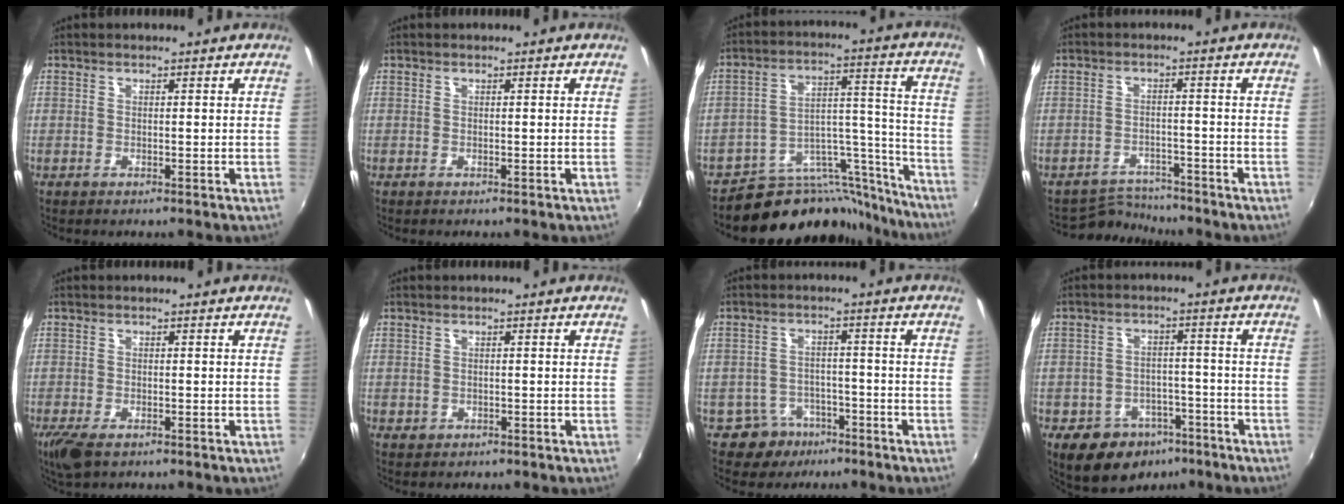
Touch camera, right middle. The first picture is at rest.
{"total": 0.0}
{"total": 18.1, "force": [-16.5, 6.7, 3.3], "torque": [-0.031, 0.069, -0.244]}
{"total": 5.1, "force": [-4.9, 0.7, -0.9], "torque": [0.001, 0.008, -0.085]}
{"total": 4.6, "force": [-3.0, 1.9, 3.0], "torque": [-0.071, -0.019, -0.054]}
{"total": 1.3, "force": [-0.5, 1.1, 0.4], "torque": [-0.008, -0.004, -0.005]}
{"total": 5.6, "force": [-3.9, 4.0, 0.4], "torque": [-0.016, 0.019, -0.056]}
{"total": 11.0, "force": [-6.6, 7.8, 4.1], "torque": [-0.095, 0.016, -0.077]}